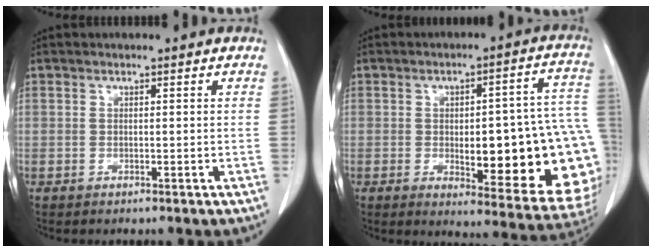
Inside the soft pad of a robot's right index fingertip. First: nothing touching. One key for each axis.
{"total": 22.9, "fx": -3.1, "fy": 5.8, "fz": 21.9, "tx": -0.188, "ty": 0.023, "tz": -0.013}